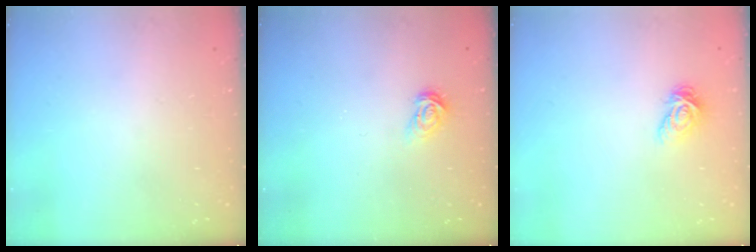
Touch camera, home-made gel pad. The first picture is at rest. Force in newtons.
{"total": 3.4, "press": 3.4, "slide": 0.4}
{"total": 4.7, "press": 4.7, "slide": 0.0}